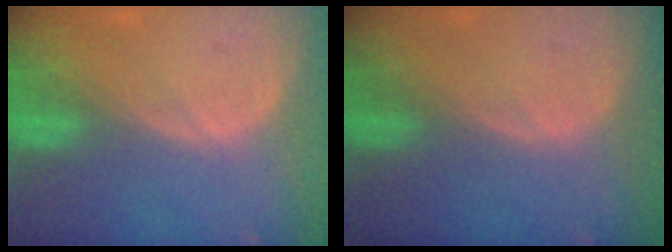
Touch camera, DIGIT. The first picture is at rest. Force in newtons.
{"total": 0.0}